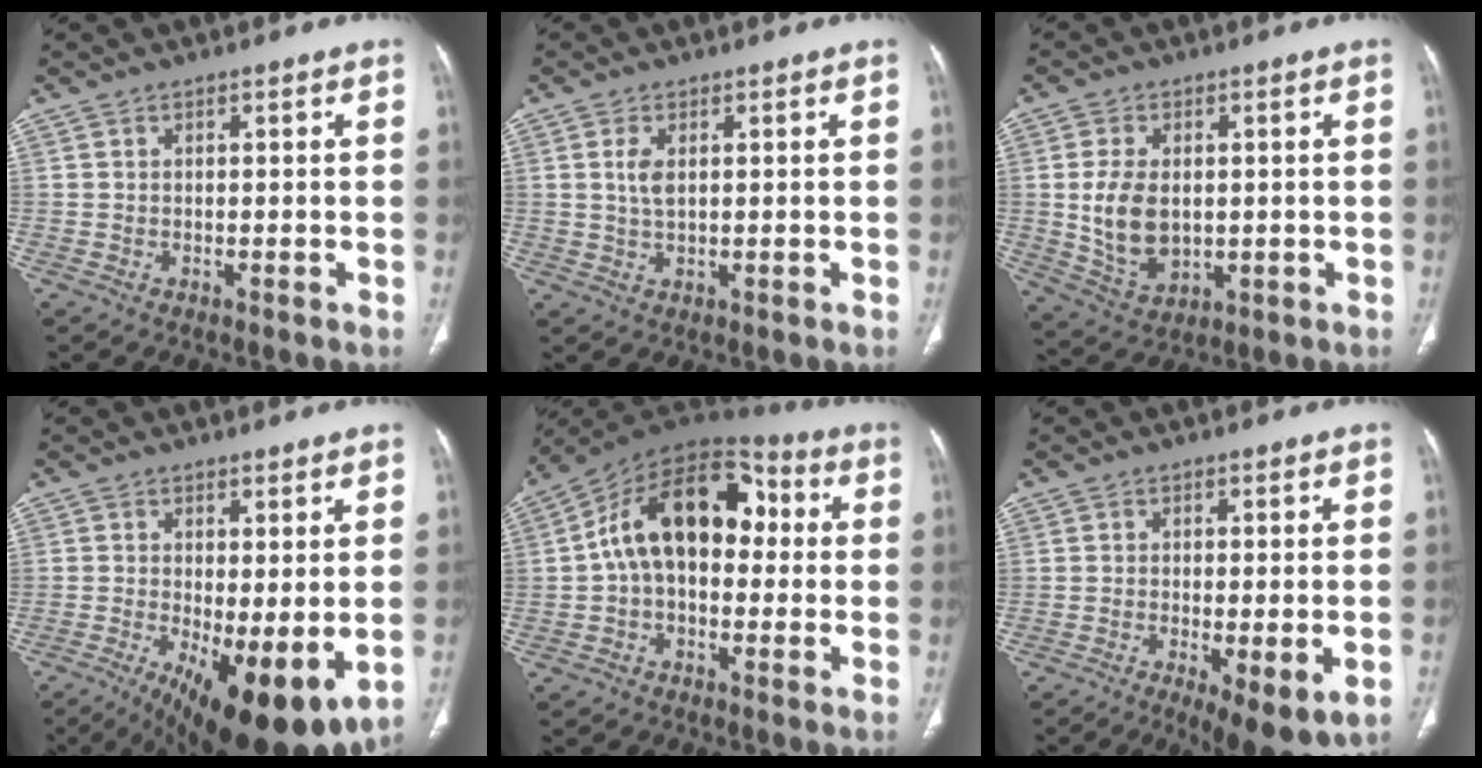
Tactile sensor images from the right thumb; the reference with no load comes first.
{"total": 3.3, "force": [0.9, 1.5, 2.7], "torque": [-0.057, -0.001, 0.018]}
{"total": 10.2, "force": [0.3, 6.6, 7.7], "torque": [-0.136, -0.011, 0.021]}
{"total": 15.0, "force": [-4.5, 5.3, 13.3], "torque": [-0.188, -0.027, -0.051]}
{"total": 17.0, "force": [1.2, 10.6, 13.2], "torque": [-0.189, 0.053, 0.009]}
{"total": 10.1, "force": [-4.2, 3.2, 8.6], "torque": [-0.133, -0.012, -0.060]}